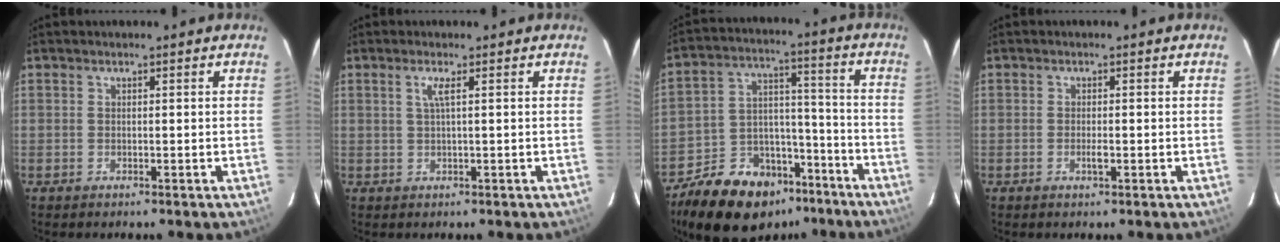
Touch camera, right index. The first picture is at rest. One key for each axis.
{"total": 1.8, "fx": 0.5, "fy": -0.4, "fz": 1.7, "tx": -0.033, "ty": -0.001, "tz": 0.011}
{"total": 18.7, "fx": -13.1, "fy": 10.9, "fz": 7.7, "tx": -0.164, "ty": 0.050, "tz": -0.190}
{"total": 1.6, "fx": -0.5, "fy": 0.5, "fz": 1.4, "tx": -0.027, "ty": -0.001, "tz": -0.009}